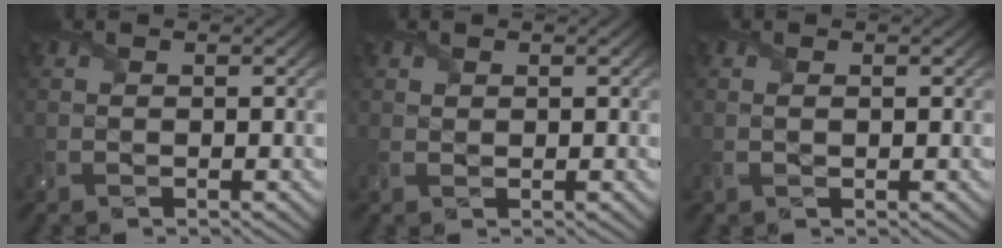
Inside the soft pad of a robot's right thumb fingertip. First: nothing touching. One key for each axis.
{"total": 0.8, "fx": 0.5, "fy": 0.5, "fz": 0.3, "tx": -0.011, "ty": -0.003, "tz": 0.013}
{"total": 0.7, "fx": 0.1, "fy": 0.2, "fz": 0.7, "tx": -0.017, "ty": -0.001, "tz": 0.001}